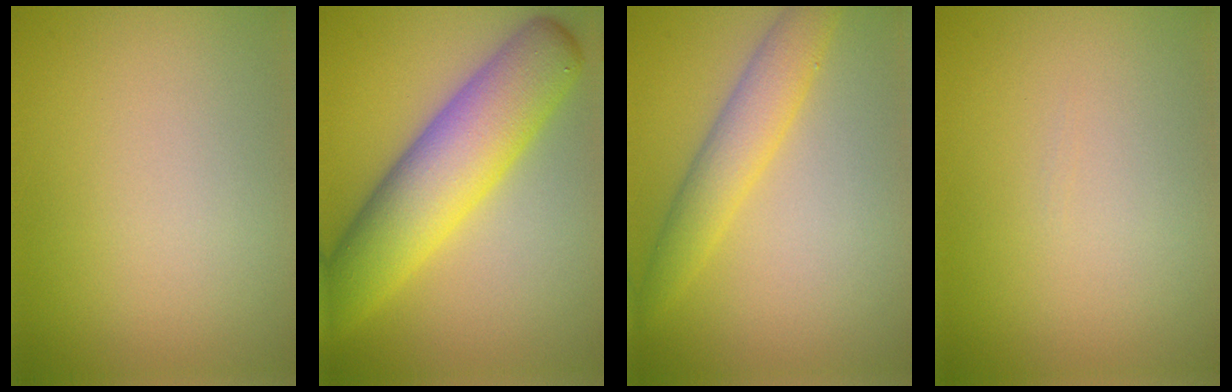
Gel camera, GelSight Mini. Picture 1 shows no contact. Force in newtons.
{"total": 7.7, "press": 7.7, "slide": 0.3}
{"total": 3.8, "press": 3.8, "slide": 0.2}
{"total": 0.0}